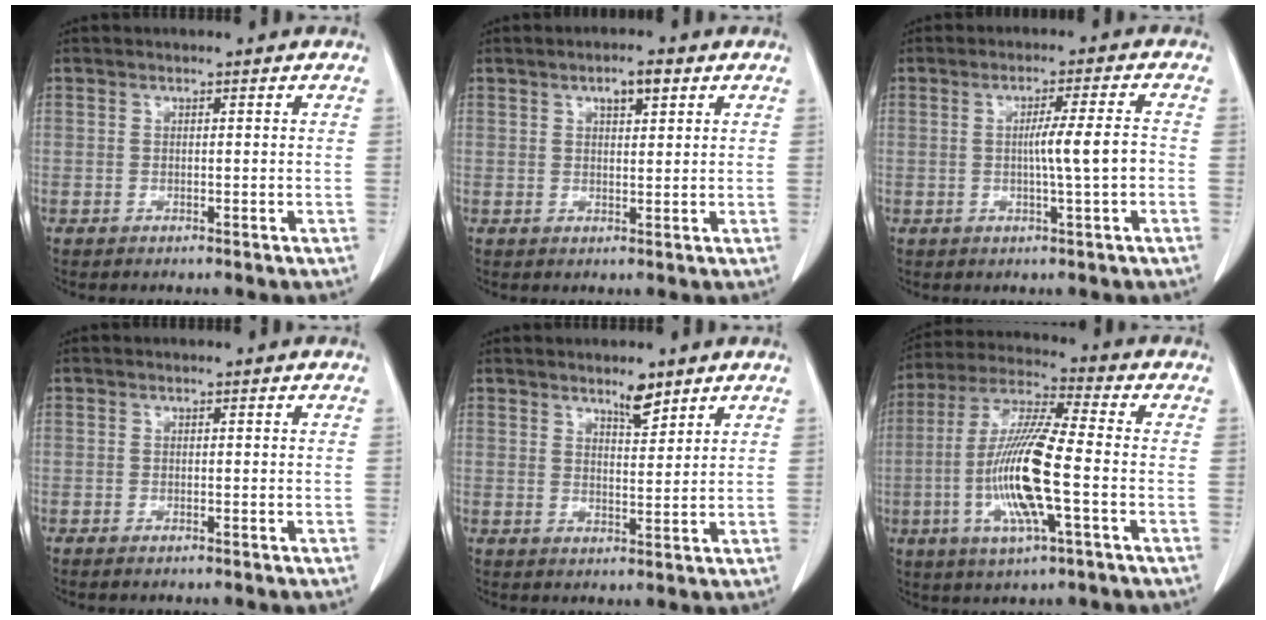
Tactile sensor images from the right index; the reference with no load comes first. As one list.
[{"total": 3.3, "force": [1.8, 0.9, 2.6], "torque": [-0.045, 0.002, 0.028]}, {"total": 5.3, "force": [-0.7, -0.5, 5.2], "torque": [-0.083, -0.002, -0.013]}, {"total": 0.5, "force": [-0.4, 0.1, 0.3], "torque": [-0.011, -0.002, -0.006]}, {"total": 3.7, "force": [2.9, 0.9, 2.1], "torque": [-0.037, -0.004, 0.048]}, {"total": 14.6, "force": [-3.0, 1.2, 14.2], "torque": [-0.290, -0.010, -0.061]}]